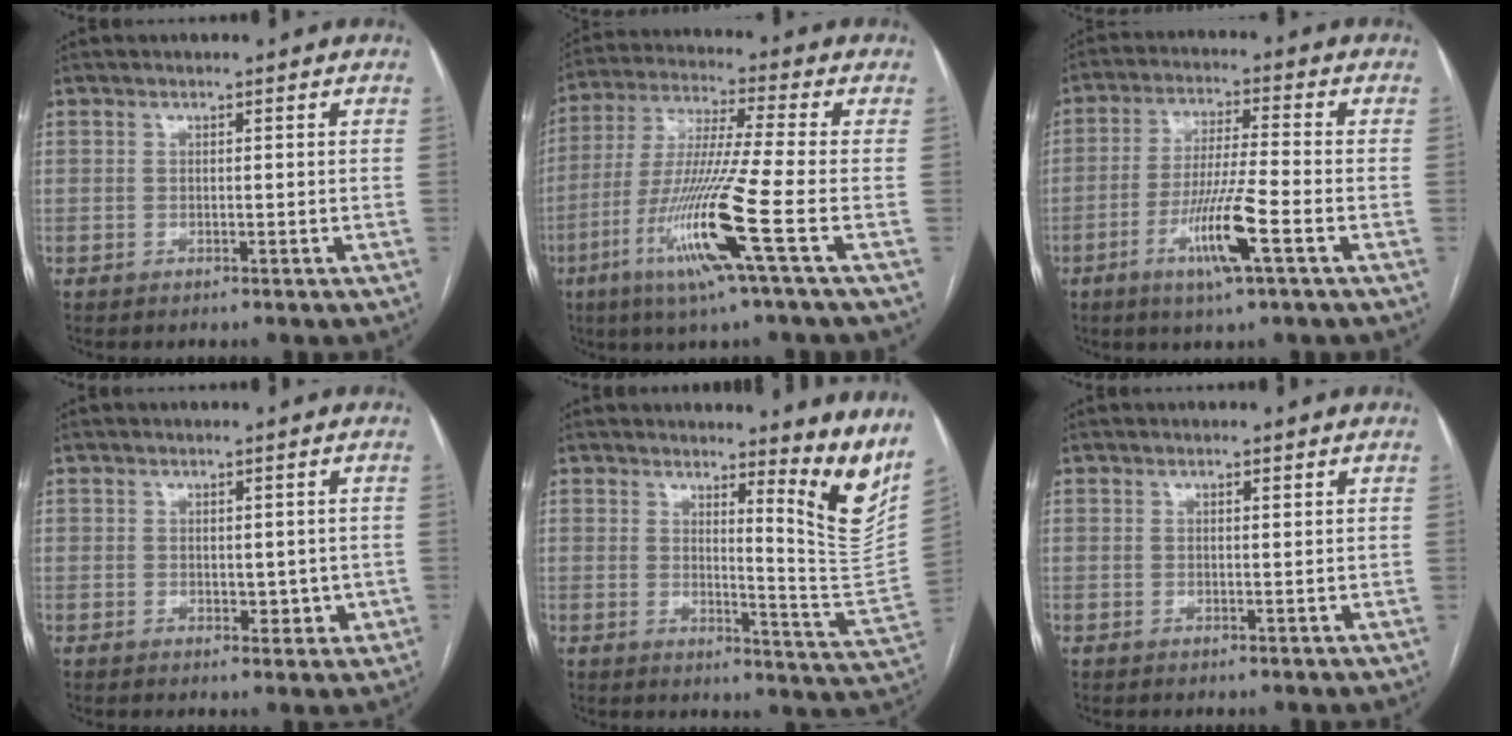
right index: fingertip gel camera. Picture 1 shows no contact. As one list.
[{"total": 15.0, "force": [-5.7, -1.7, 13.8], "torque": [-0.281, -0.027, -0.112]}, {"total": 9.8, "force": [-4.0, -0.2, 8.9], "torque": [-0.171, -0.013, -0.076]}, {"total": 3.1, "force": [-0.1, 2.2, 2.2], "torque": [-0.024, 0.007, 0.008]}, {"total": 11.5, "force": [9.4, -0.4, 6.5], "torque": [-0.067, -0.089, 0.106]}, {"total": 0.8, "force": [0.5, 0.1, 0.6], "torque": [-0.009, 0.001, 0.007]}]